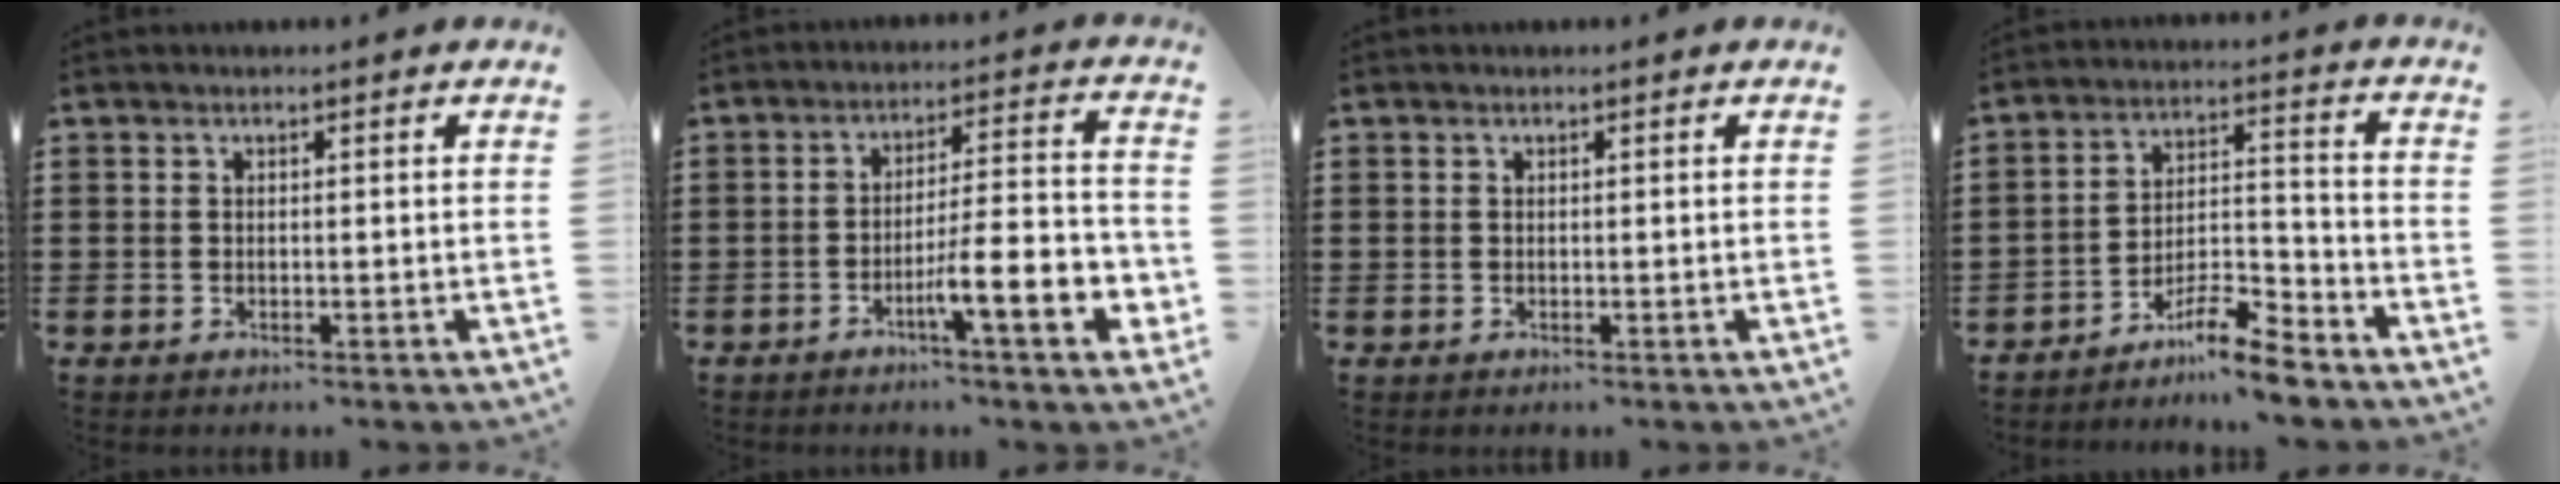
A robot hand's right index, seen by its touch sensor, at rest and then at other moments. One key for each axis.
{"total": 9.9, "fx": -4.3, "fy": 1.6, "fz": 8.7, "tx": -0.140, "ty": -0.005, "tz": -0.078}
{"total": 0.0}
{"total": 8.3, "fx": -7.1, "fy": 1.5, "fz": 3.9, "tx": -0.064, "ty": 0.022, "tz": -0.132}